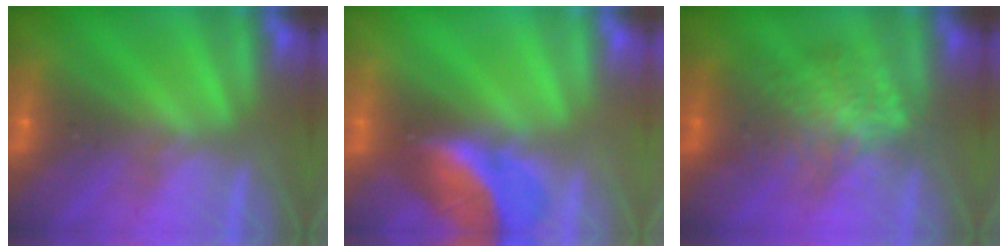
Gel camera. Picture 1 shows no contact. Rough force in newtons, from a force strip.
{"total": 2.8}
{"total": 2.3}